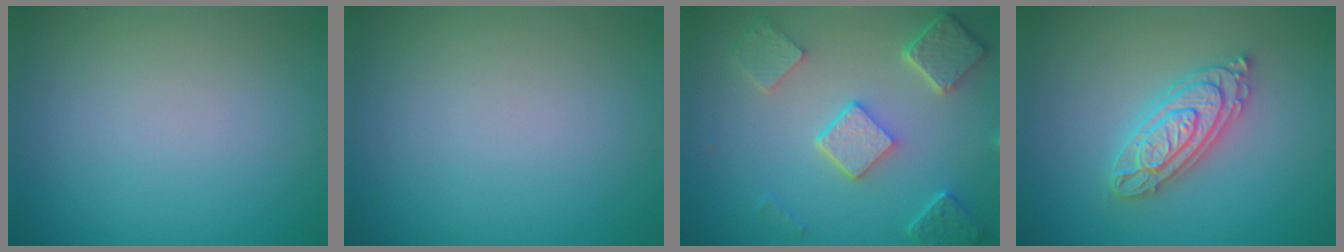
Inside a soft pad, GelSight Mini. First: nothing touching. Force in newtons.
{"total": 0.0}
{"total": 5.3, "press": 4.2, "slide": 3.3}
{"total": 4.3, "press": 4.3, "slide": 0.6}